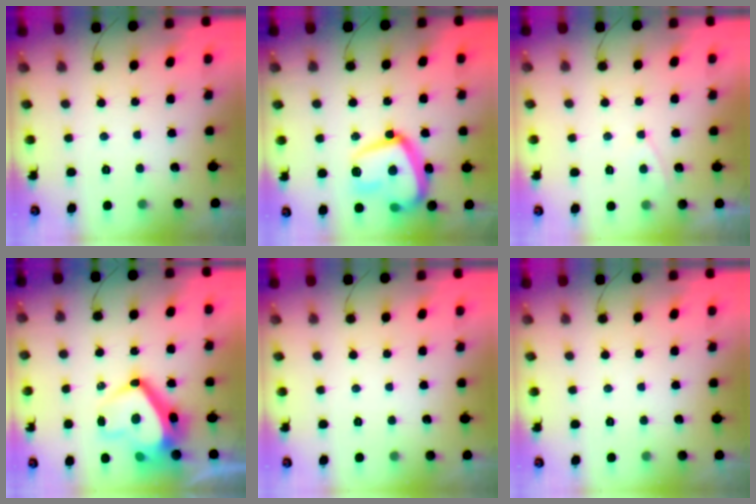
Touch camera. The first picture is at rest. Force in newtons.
{"total": 21.7, "press": 21.6, "slide": 1.9}
{"total": 2.0, "press": 2.0, "slide": 0.3}
{"total": 15.1, "press": 15.0, "slide": 1.7}
{"total": 0.0}
{"total": 0.0}